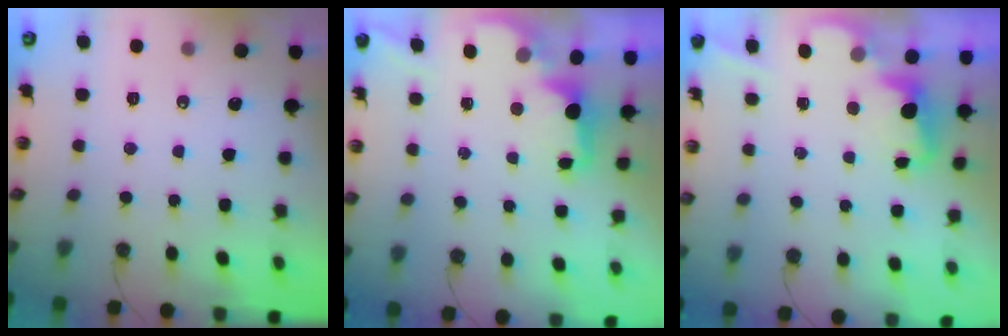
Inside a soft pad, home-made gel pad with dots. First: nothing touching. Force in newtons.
{"total": 2.0, "press": 1.8, "slide": 0.8}
{"total": 2.3, "press": 2.3, "slide": 0.6}